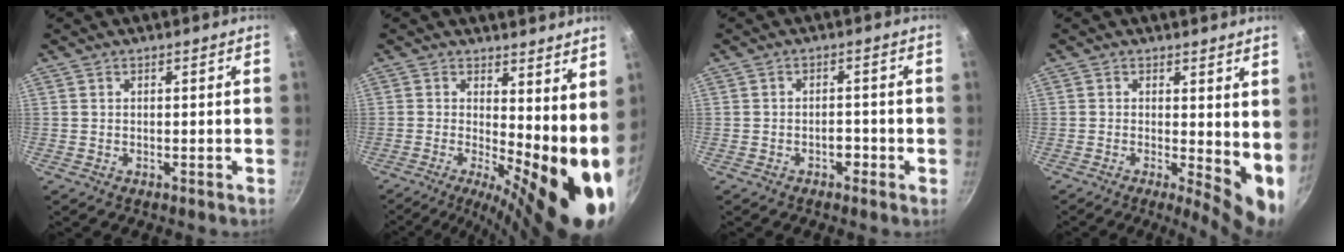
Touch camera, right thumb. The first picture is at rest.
{"total": 16.1, "force": [-0.5, 5.8, 15.0], "torque": [-0.189, -0.020, -0.003]}
{"total": 2.1, "force": [-1.1, 1.3, 1.2], "torque": [-0.010, 0.016, -0.017]}
{"total": 7.9, "force": [0.3, 3.2, 7.2], "torque": [-0.085, -0.016, 0.005]}